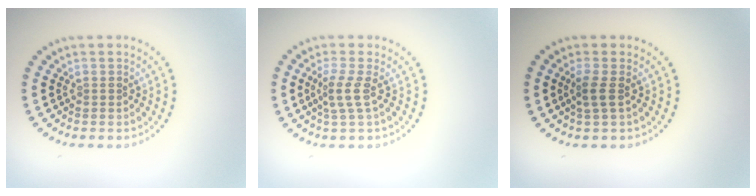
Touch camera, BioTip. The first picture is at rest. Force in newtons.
{"total": 2.2, "press": 1.5, "slide": 1.6}
{"total": 1.5, "press": 1.3, "slide": 0.9}